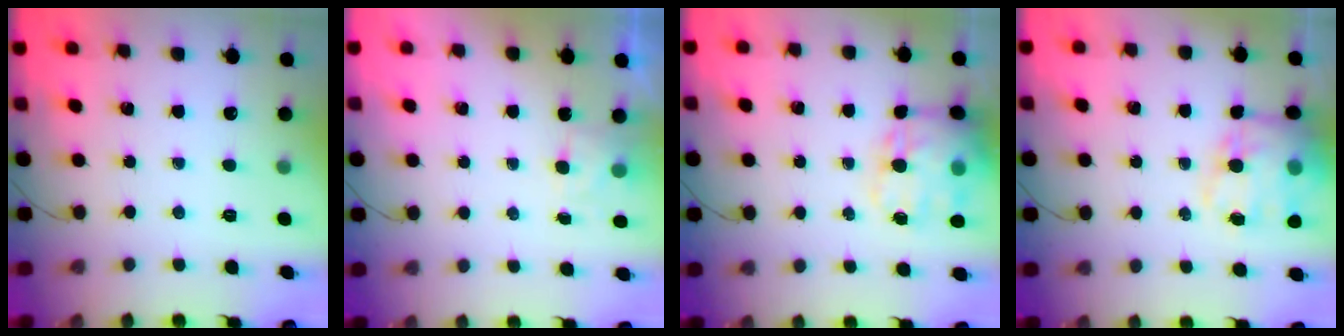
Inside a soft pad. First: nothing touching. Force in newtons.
{"total": 3.5, "press": 3.3, "slide": 1.1}
{"total": 17.8, "press": 17.3, "slide": 4.0}
{"total": 15.8, "press": 15.4, "slide": 3.6}